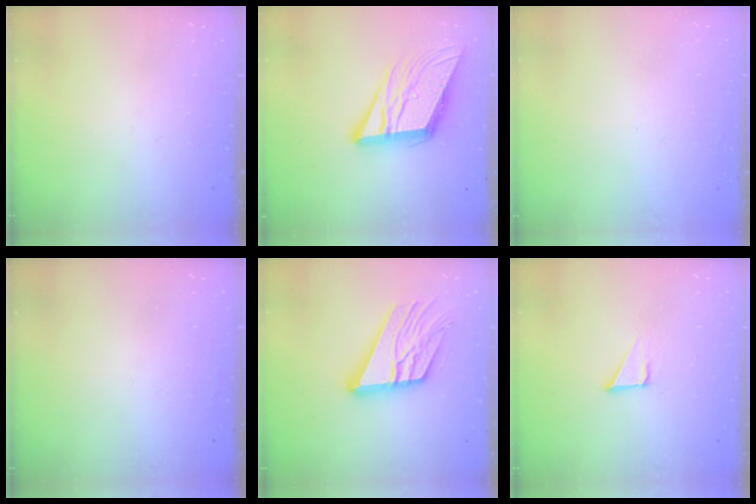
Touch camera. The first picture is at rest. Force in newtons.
{"total": 13.7, "press": 13.5, "slide": 2.4}
{"total": 2.6, "press": 2.6, "slide": 0.2}
{"total": 1.6, "press": 1.5, "slide": 0.1}
{"total": 17.6, "press": 17.5, "slide": 2.2}
{"total": 2.1, "press": 2.1, "slide": 0.1}